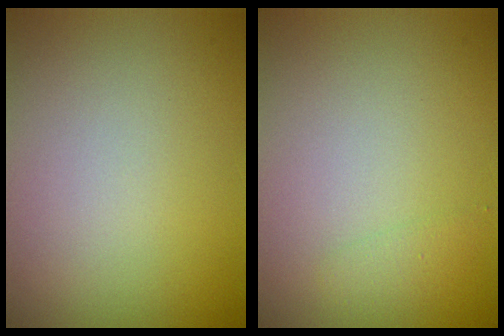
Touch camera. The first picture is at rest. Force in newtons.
{"total": 0.8, "press": 0.8, "slide": 0.0}